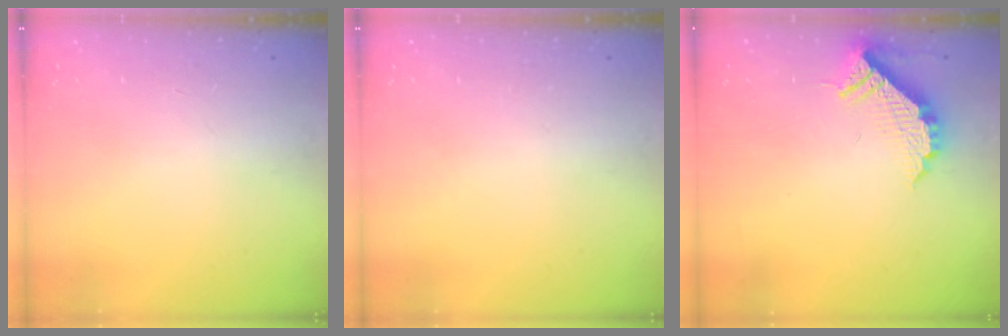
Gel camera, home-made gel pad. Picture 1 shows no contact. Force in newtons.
{"total": 0.0}
{"total": 9.6, "press": 9.6, "slide": 0.4}